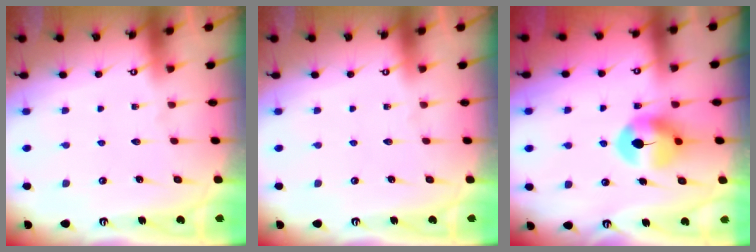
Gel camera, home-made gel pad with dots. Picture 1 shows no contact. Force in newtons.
{"total": 0.0}
{"total": 7.5, "press": 7.4, "slide": 0.4}